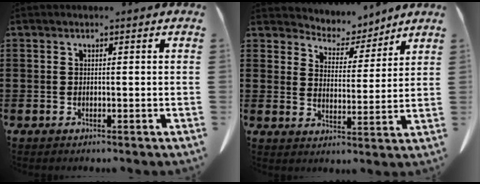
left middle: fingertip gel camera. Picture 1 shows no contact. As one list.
[{"total": 4.8, "force": [4.6, 1.3, -0.1], "torque": [-0.019, -0.038, 0.076]}]